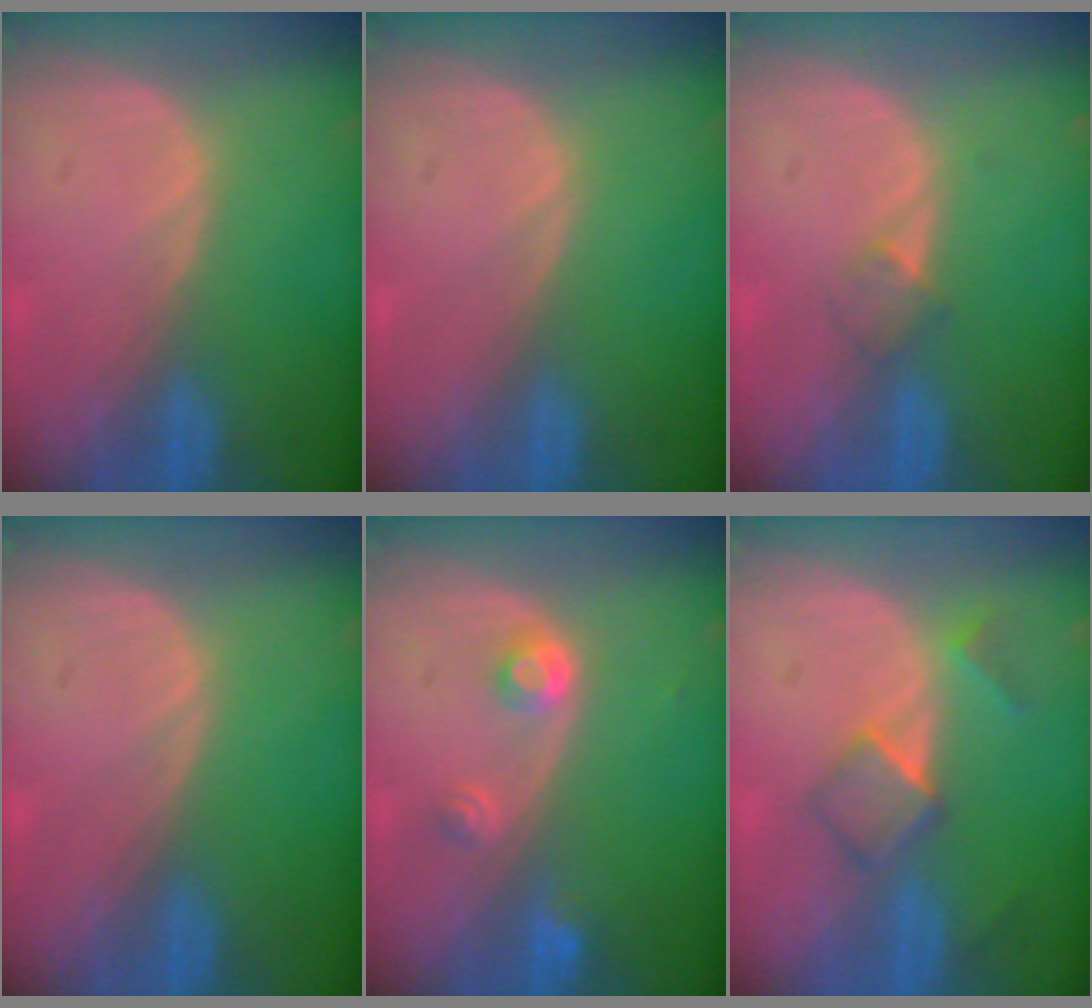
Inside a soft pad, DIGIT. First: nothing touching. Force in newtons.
{"total": 0.0}
{"total": 2.1, "press": 1.8, "slide": 1.0}
{"total": 0.0}
{"total": 3.0, "press": 2.8, "slide": 0.9}
{"total": 5.2, "press": 4.5, "slide": 2.5}